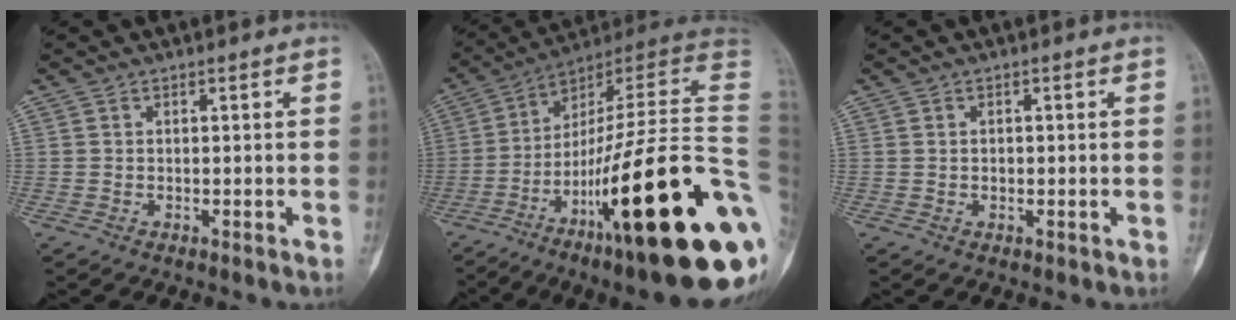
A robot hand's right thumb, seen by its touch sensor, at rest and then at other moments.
{"total": 35.7, "force": [-10.4, 6.7, 33.5], "torque": [-0.415, 0.055, -0.167]}
{"total": 0.8, "force": [0.0, 0.7, 0.4], "torque": [-0.006, 0.002, -0.002]}